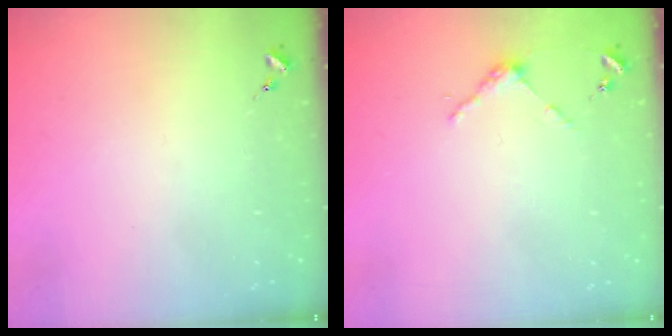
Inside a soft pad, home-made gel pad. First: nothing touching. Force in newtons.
{"total": 3.9, "press": 3.9, "slide": 0.2}